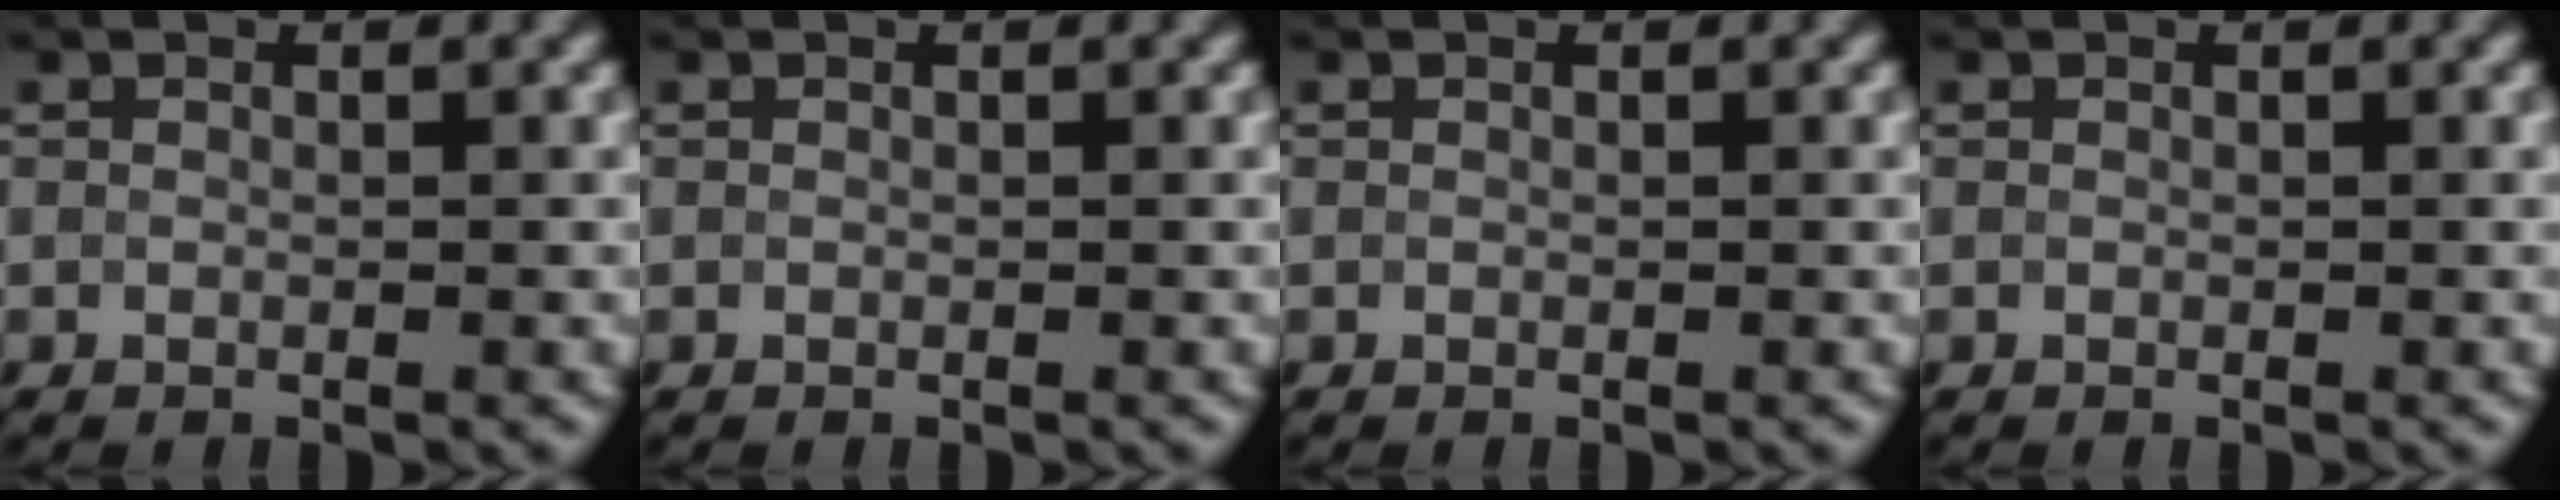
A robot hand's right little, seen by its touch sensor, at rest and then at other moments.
{"total": 0.0}
{"total": 0.0}
{"total": 0.0}